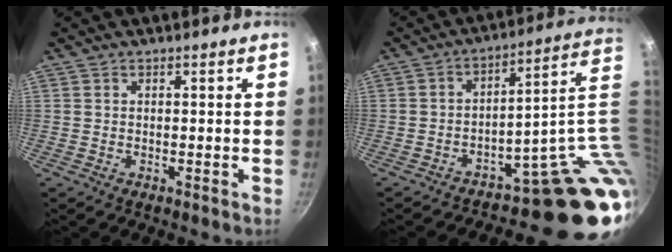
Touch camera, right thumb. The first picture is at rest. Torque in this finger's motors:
{"motor_torque": [4.87, 0.14, 1.58, -1.18, 0.10]}